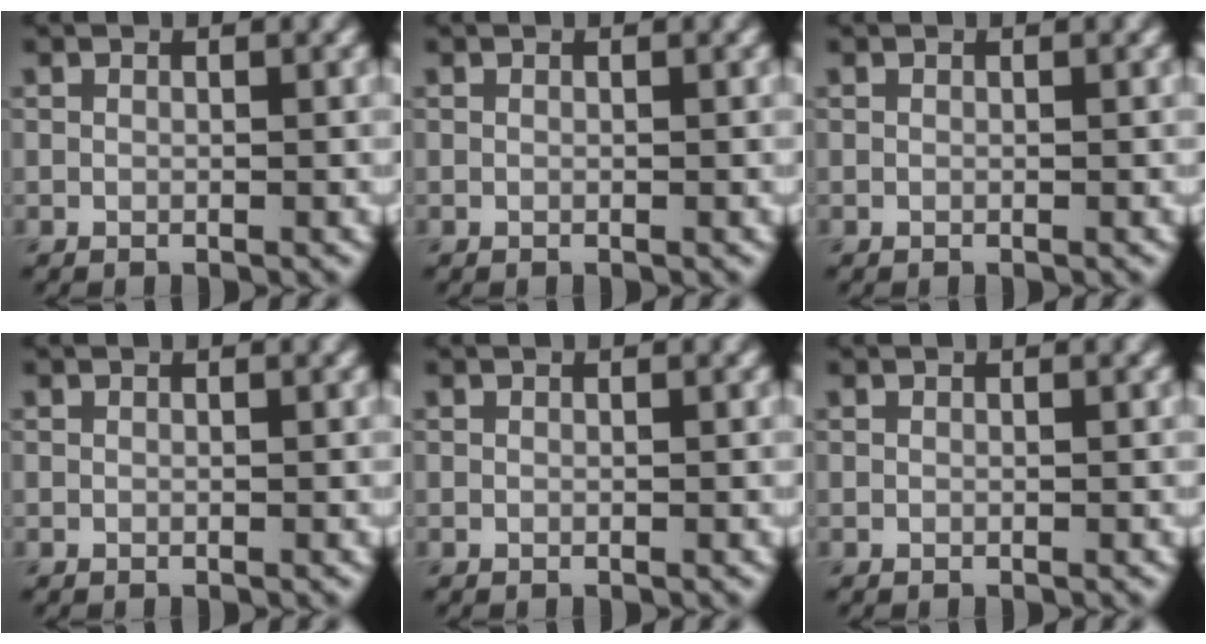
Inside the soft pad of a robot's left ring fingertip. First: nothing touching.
{"total": 0.0}
{"total": 0.0}
{"total": 0.0}
{"total": 0.0}
{"total": 0.0}